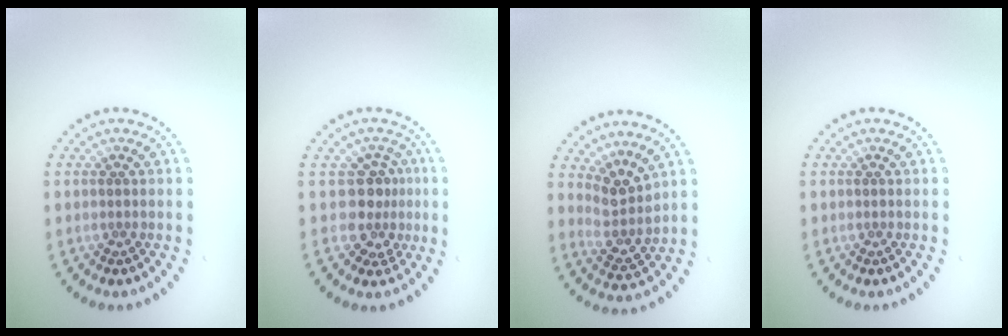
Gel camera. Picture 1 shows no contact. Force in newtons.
{"total": 3.0, "press": 2.3, "slide": 1.8}
{"total": 2.8, "press": 2.1, "slide": 1.9}
{"total": 0.0}